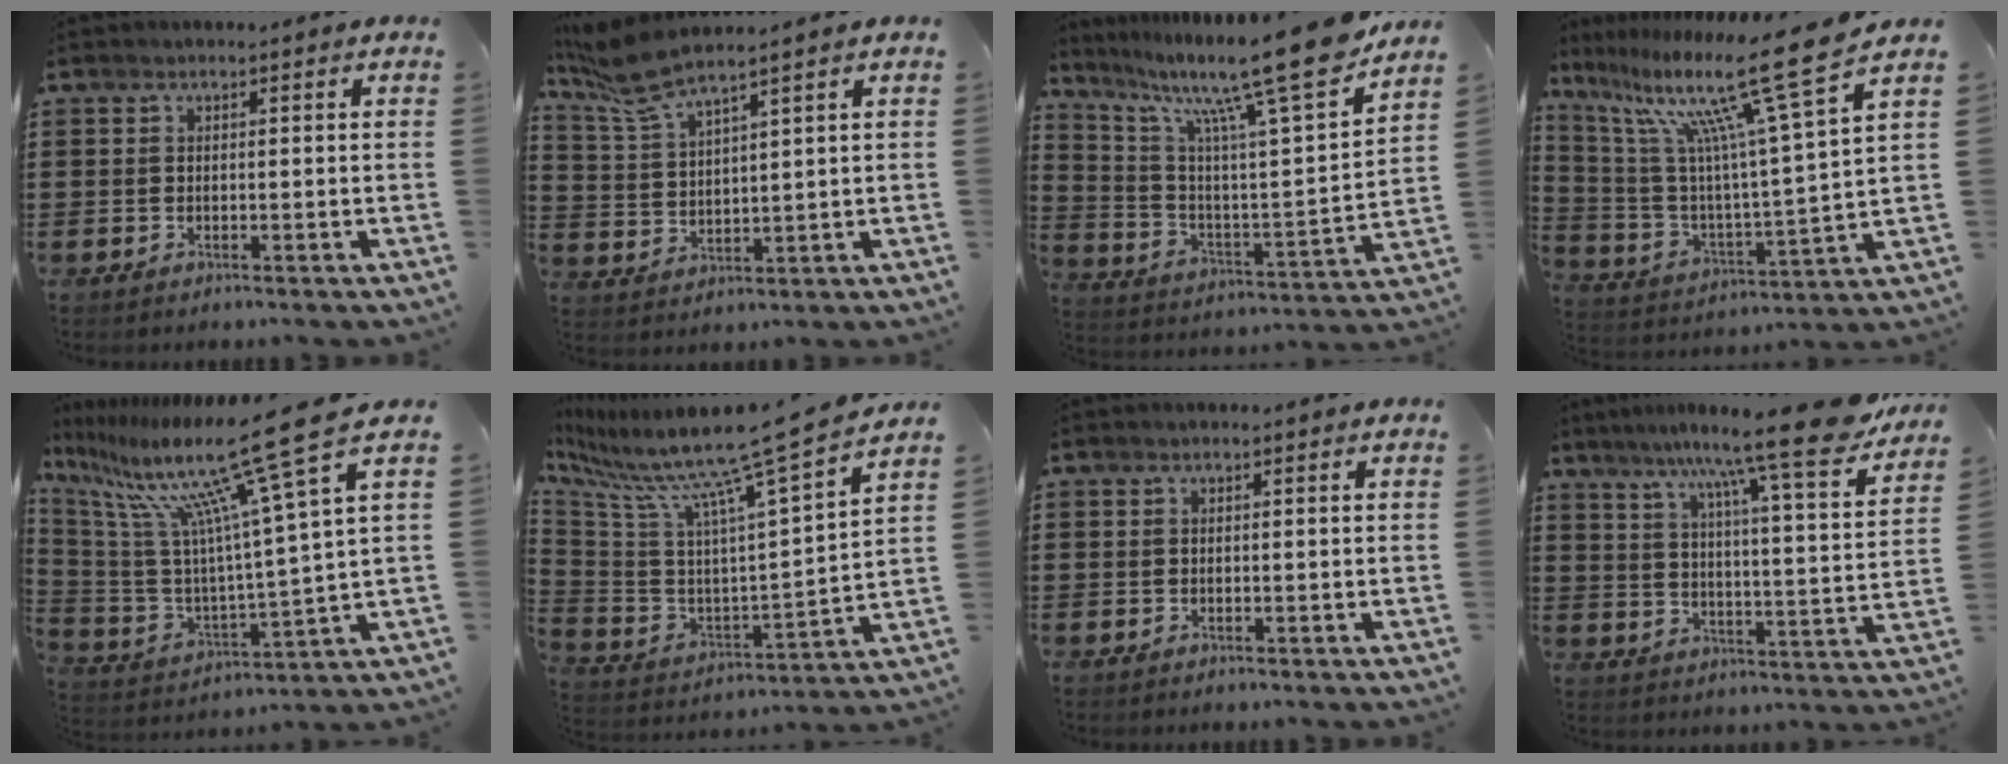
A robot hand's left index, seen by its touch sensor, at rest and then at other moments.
{"total": 6.9, "force": [5.5, 0.7, 4.0], "torque": [-0.103, -0.019, 0.098]}
{"total": 16.2, "force": [12.4, 0.6, 10.3], "torque": [-0.204, -0.074, 0.197]}
{"total": 17.0, "force": [11.9, 0.9, 12.0], "torque": [-0.243, -0.073, 0.184]}
{"total": 18.0, "force": [12.5, 0.8, 12.9], "torque": [-0.260, -0.082, 0.194]}
{"total": 13.1, "force": [10.6, -1.0, 7.7], "torque": [-0.173, -0.082, 0.162]}
{"total": 0.0}
{"total": 12.7, "force": [10.4, -0.5, 7.2], "torque": [-0.141, -0.064, 0.165]}